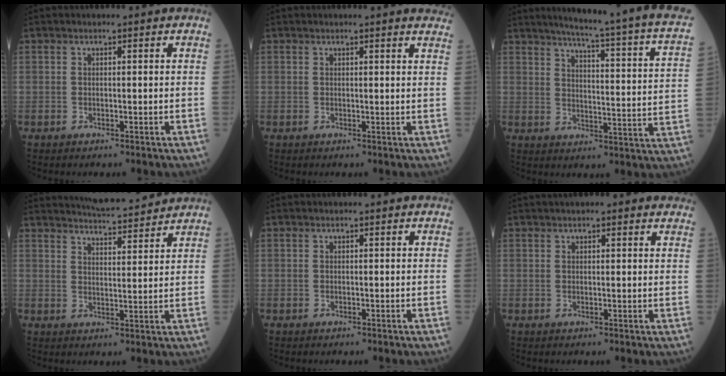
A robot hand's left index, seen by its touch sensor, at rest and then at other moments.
{"total": 5.6, "force": [5.3, 0.1, 1.8], "torque": [-0.014, -0.006, 0.031]}
{"total": 22.1, "force": [18.0, -1.1, 12.8], "torque": [-0.183, -0.055, 0.212]}
{"total": 9.8, "force": [9.4, 0.4, 2.7], "torque": [-0.049, 0.010, 0.134]}
{"total": 0.0}
{"total": 5.9, "force": [4.8, 1.2, 3.2], "torque": [-0.041, 0.027, 0.056]}